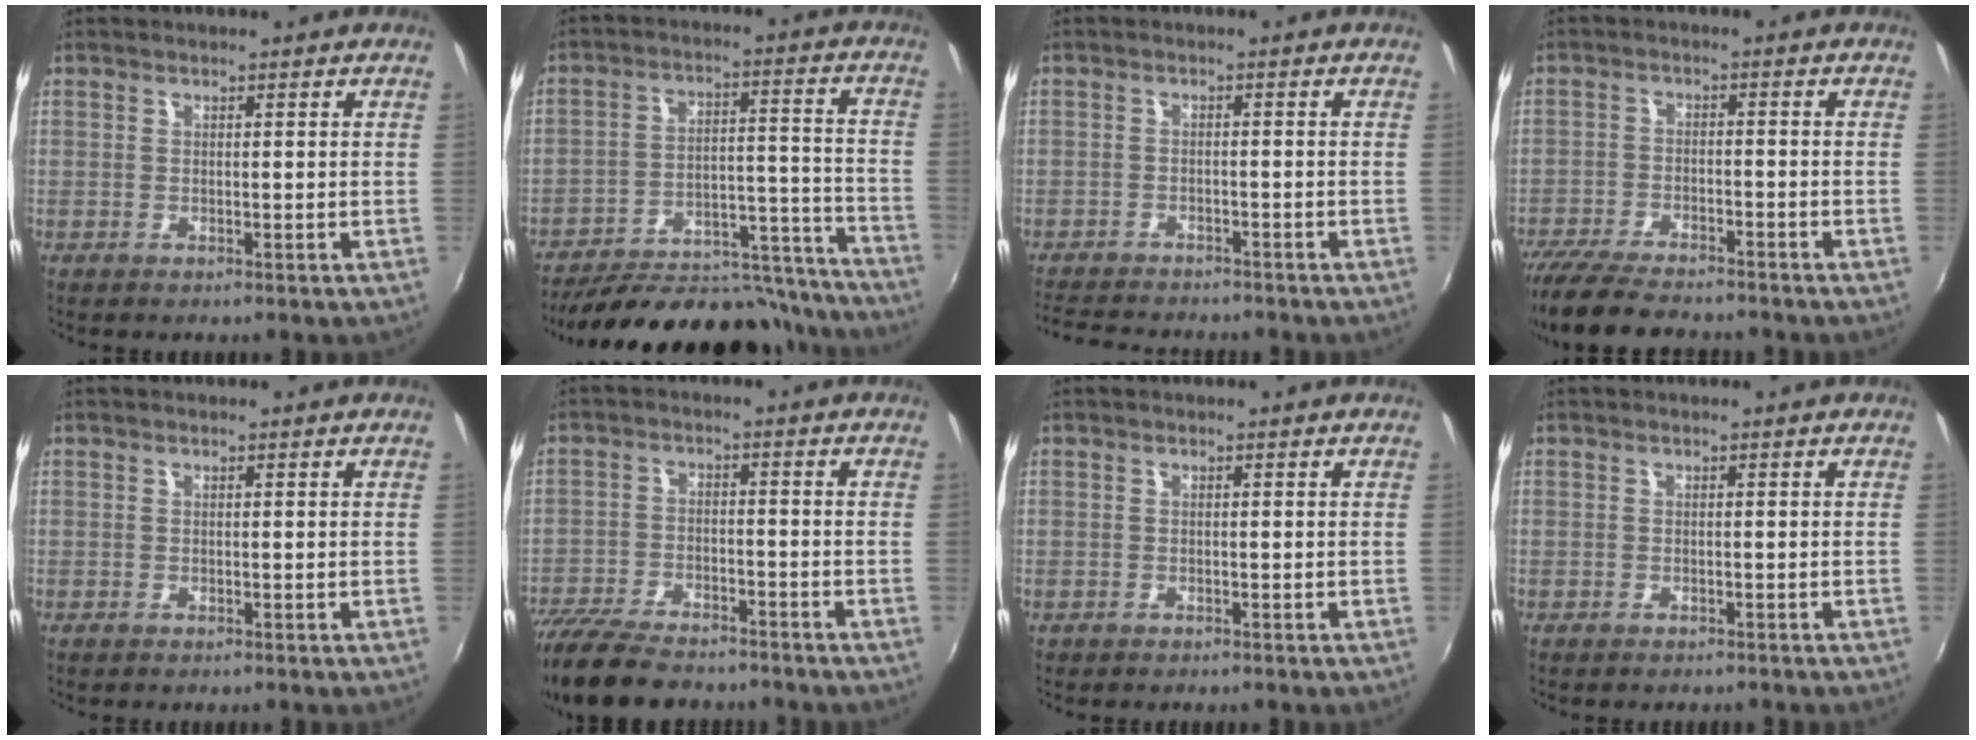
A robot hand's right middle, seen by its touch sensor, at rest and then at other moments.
{"total": 27.3, "force": [-24.4, 8.0, 9.2], "torque": [-0.148, 0.026, -0.311]}
{"total": 9.2, "force": [-8.3, 2.4, 3.1], "torque": [-0.083, -0.014, -0.129]}
{"total": 12.8, "force": [-11.1, 2.7, 5.8], "torque": [-0.134, -0.033, -0.187]}
{"total": 0.0}
{"total": 16.0, "force": [-13.3, 5.0, 7.4], "torque": [-0.170, -0.032, -0.224]}
{"total": 0.0}
{"total": 1.1, "force": [-1.0, 0.4, 0.4], "torque": [-0.010, -0.005, -0.014]}